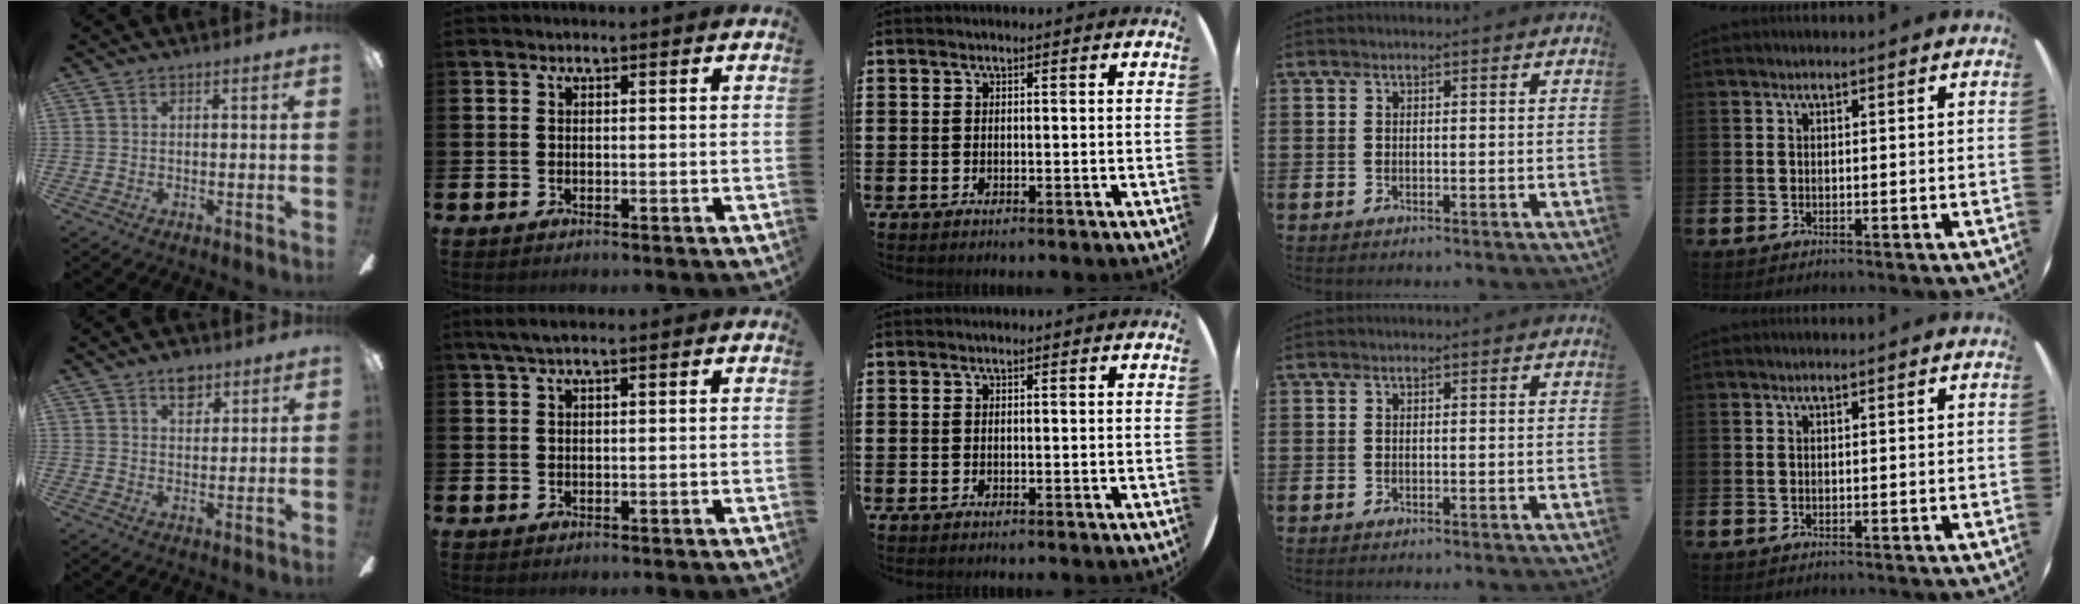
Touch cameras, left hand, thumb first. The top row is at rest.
{"thumb": {"total": 5.1, "force": [3.5, 2.7, 2.6], "torque": [-0.027, -0.011, 0.059]}, "index": {"total": 2.0, "force": [1.4, 0.2, 1.5], "torque": [-0.034, 0.005, 0.025]}}